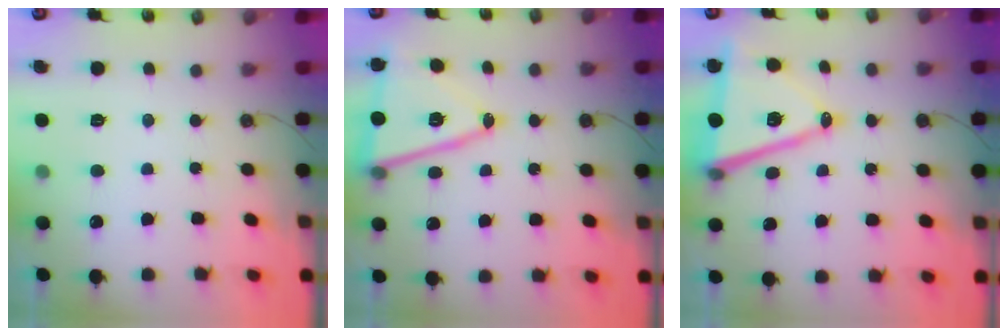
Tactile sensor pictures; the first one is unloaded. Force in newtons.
{"total": 15.0, "press": 14.6, "slide": 3.7}
{"total": 15.1, "press": 14.6, "slide": 3.7}